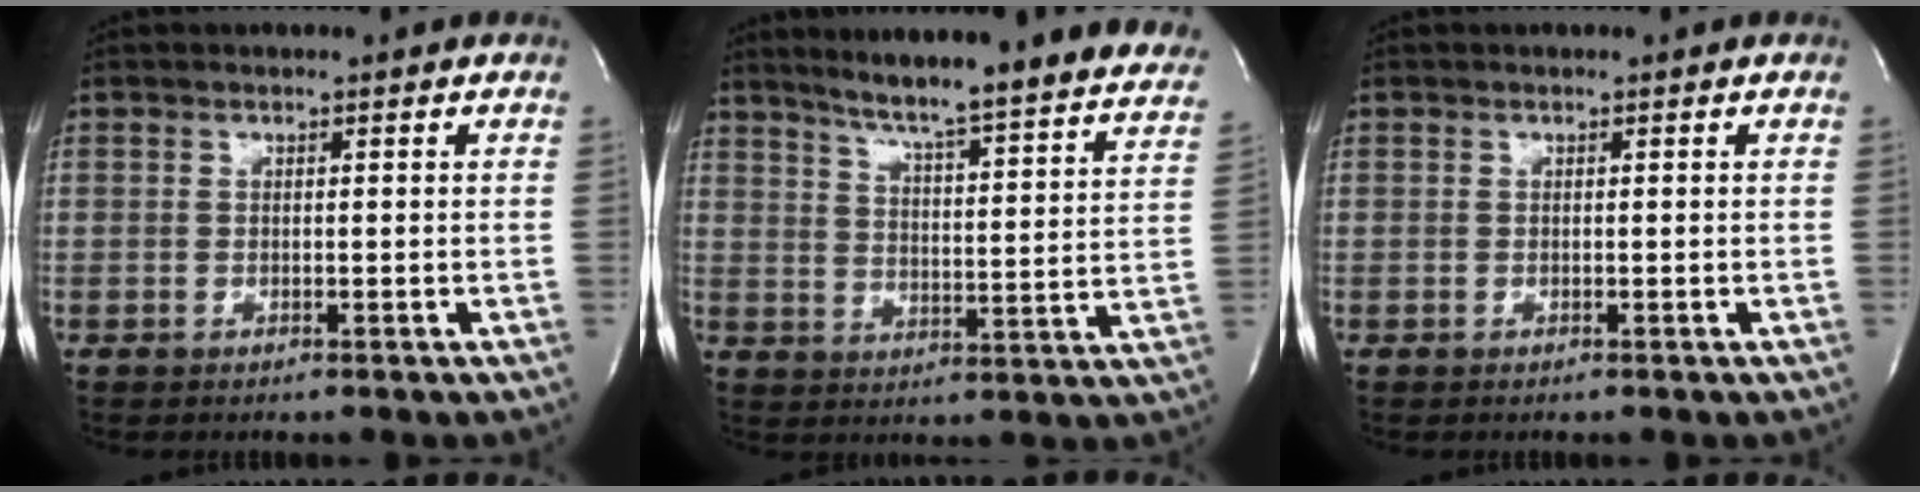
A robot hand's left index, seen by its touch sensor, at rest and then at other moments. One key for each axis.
{"total": 26.0, "fx": 22.9, "fy": 1.0, "fz": 12.1, "tx": -0.177, "ty": -0.059, "tz": 0.284}
{"total": 0.0}